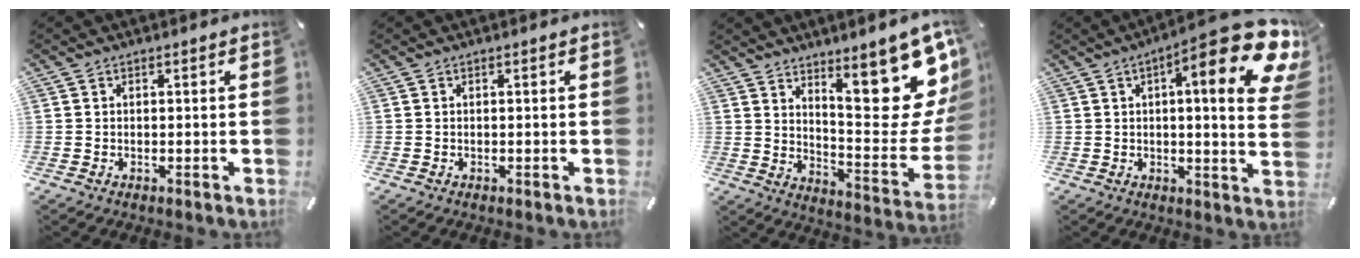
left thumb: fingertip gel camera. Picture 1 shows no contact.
{"total": 0.0}
{"total": 21.2, "force": [12.2, 7.4, 15.7], "torque": [-0.195, -0.105, 0.200]}
{"total": 19.4, "force": [8.9, 4.6, 16.6], "torque": [-0.231, -0.064, 0.127]}